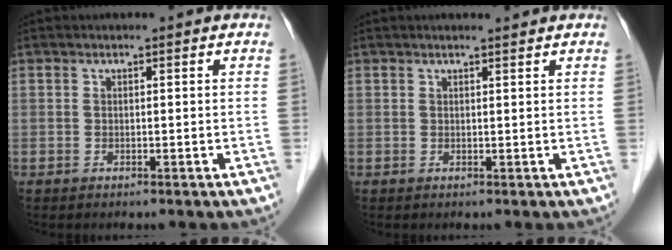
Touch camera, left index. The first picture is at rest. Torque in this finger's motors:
{"motor_torque": [0.21, -0.36, 0.00, -0.01]}